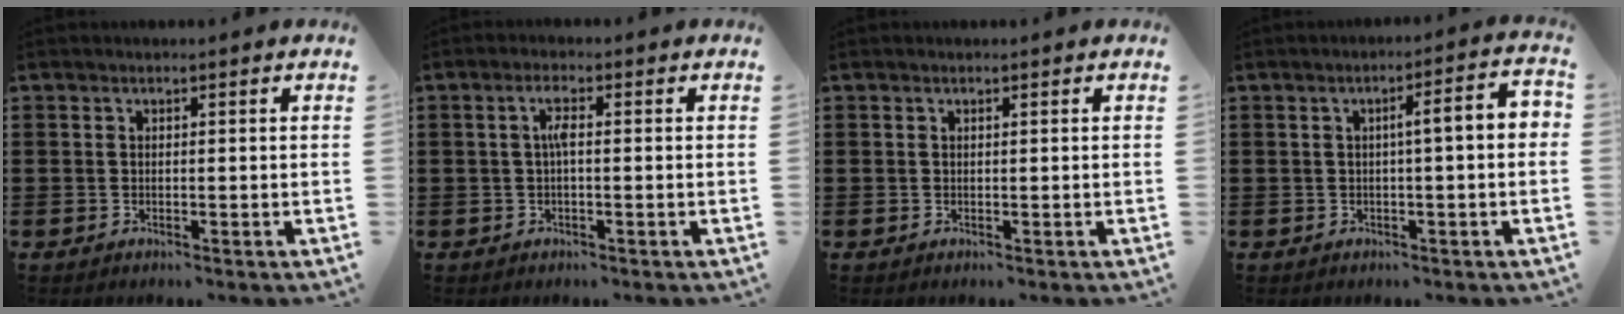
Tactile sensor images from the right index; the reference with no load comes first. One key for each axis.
{"total": 2.7, "fx": 0.0, "fy": 0.6, "fz": 2.6, "tx": -0.052, "ty": 0.004, "tz": -0.003}
{"total": 0.0}
{"total": 4.1, "fx": -0.1, "fy": 0.3, "fz": 4.1, "tx": -0.065, "ty": 0.001, "tz": -0.009}